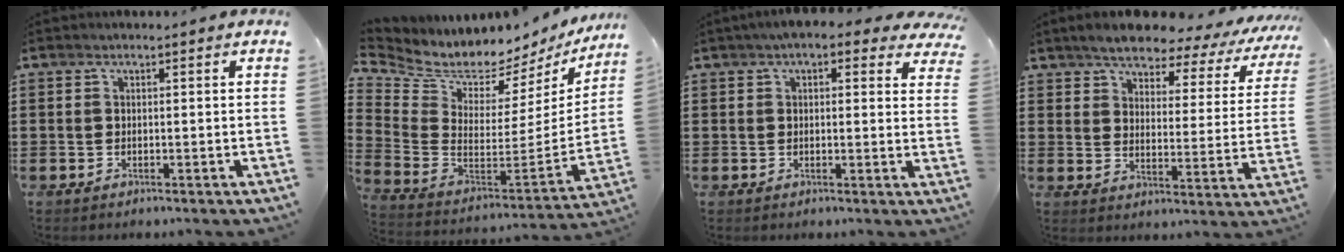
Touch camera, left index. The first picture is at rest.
{"total": 5.2, "force": [4.4, 2.4, 1.4], "torque": [-0.063, -0.050, 0.072]}
{"total": 3.7, "force": [2.9, 1.2, 2.1], "torque": [-0.051, -0.001, 0.051]}
{"total": 5.2, "force": [4.9, 1.1, 1.6], "torque": [-0.051, -0.032, 0.078]}